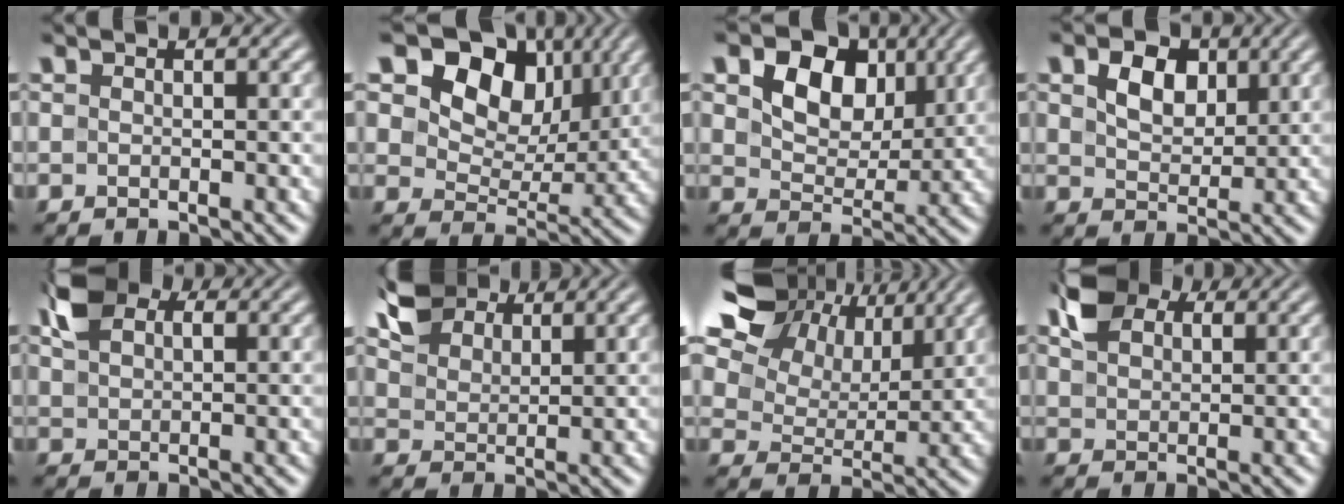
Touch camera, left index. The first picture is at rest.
{"total": 13.0, "force": [7.1, 8.2, 7.1], "torque": [-0.138, 0.026, 0.111]}
{"total": 7.8, "force": [3.1, 5.4, 4.8], "torque": [-0.104, 0.003, 0.044]}
{"total": 4.0, "force": [1.7, 2.7, 2.5], "torque": [-0.053, 0.003, 0.026]}
{"total": 4.1, "force": [2.1, 2.5, 2.4], "torque": [-0.055, 0.007, 0.041]}
{"total": 5.0, "force": [4.0, 2.4, 1.8], "torque": [-0.052, 0.014, 0.078]}
{"total": 16.6, "force": [9.9, 10.1, 8.6], "torque": [-0.199, 0.044, 0.184]}
{"total": 4.8, "force": [2.9, 2.9, 2.5], "torque": [-0.057, 0.006, 0.055]}